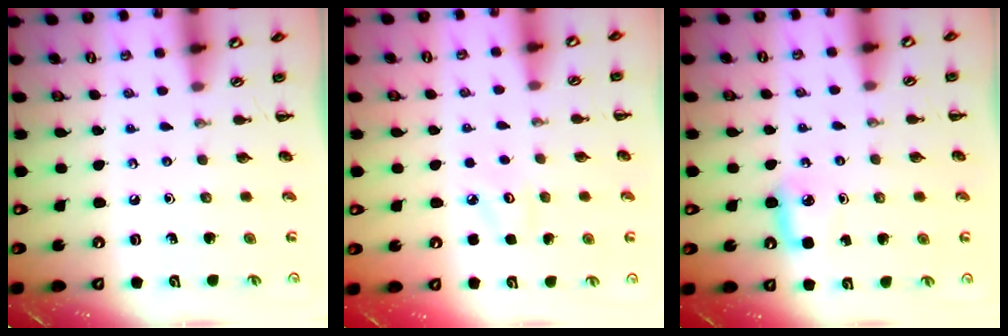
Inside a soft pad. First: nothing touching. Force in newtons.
{"total": 2.9, "press": 2.8, "slide": 0.7}
{"total": 4.9, "press": 4.6, "slide": 1.7}